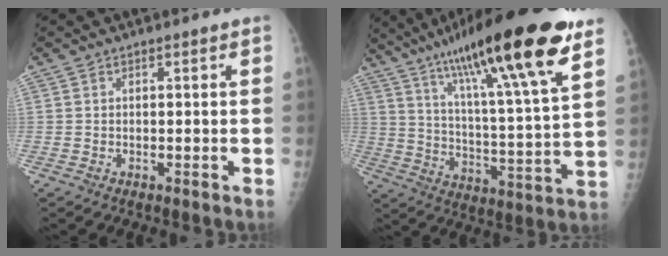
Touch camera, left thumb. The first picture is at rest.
{"total": 26.5, "force": [16.2, 3.5, 20.7], "torque": [-0.328, -0.044, 0.264]}